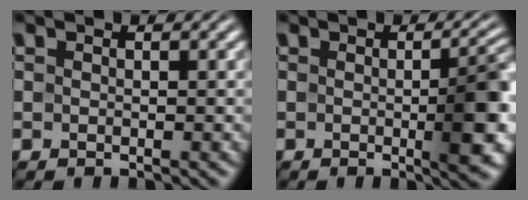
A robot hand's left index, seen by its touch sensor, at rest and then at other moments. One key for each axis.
{"total": 5.2, "fx": -0.5, "fy": 1.1, "fz": 5.1, "tx": -0.062, "ty": -0.004, "tz": -0.005}